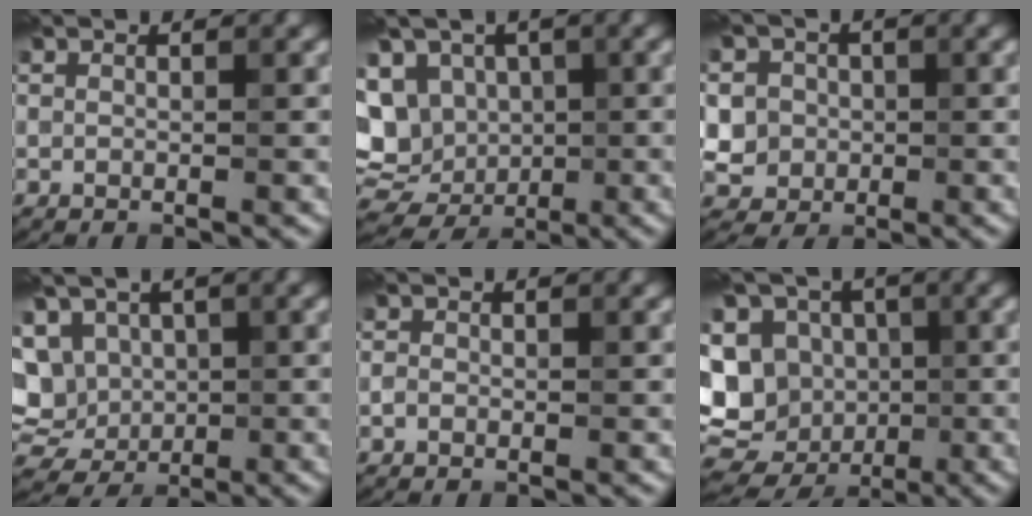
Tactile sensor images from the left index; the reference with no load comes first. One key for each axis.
{"total": 11.1, "fx": 0.2, "fy": 9.4, "fz": 6.0, "tx": -0.106, "ty": 0.005, "tz": -0.013}
{"total": 5.4, "fx": 0.7, "fy": 5.0, "fz": 1.9, "tx": -0.033, "ty": 0.021, "tz": -0.002}
{"total": 10.3, "fx": 0.7, "fy": 8.7, "fz": 5.4, "tx": -0.108, "ty": 0.024, "tz": -0.011}
{"total": 0.8, "fx": -0.4, "fy": 0.6, "fz": 0.2, "tx": -0.003, "ty": -0.004, "tz": -0.012}
{"total": 14.7, "fx": -2.8, "fy": 13.0, "fz": 6.3, "tx": -0.134, "ty": 0.010, "tz": -0.057}